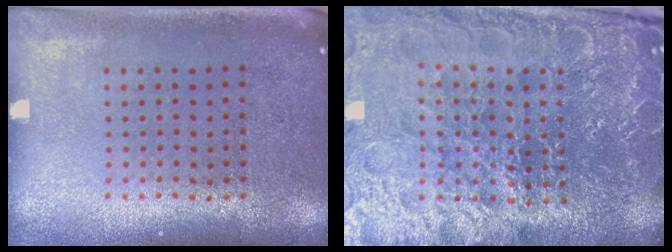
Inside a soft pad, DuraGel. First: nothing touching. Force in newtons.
{"total": 5.6, "press": 5.2, "slide": 2.1}